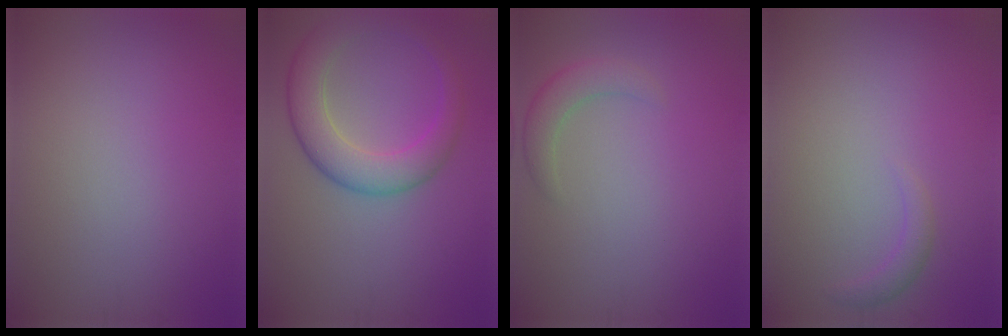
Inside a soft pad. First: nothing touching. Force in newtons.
{"total": 5.4, "press": 5.4, "slide": 0.2}
{"total": 2.4, "press": 2.4, "slide": 0.2}
{"total": 1.2, "press": 1.2, "slide": 0.2}